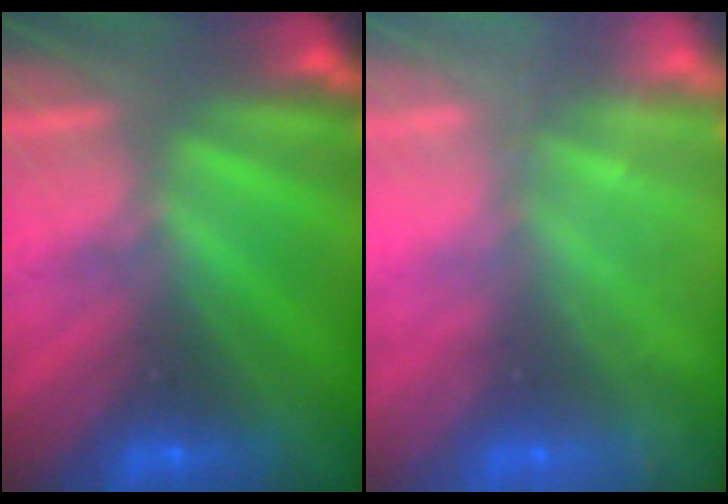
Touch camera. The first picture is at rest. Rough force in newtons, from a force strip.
{"total": 2.3}